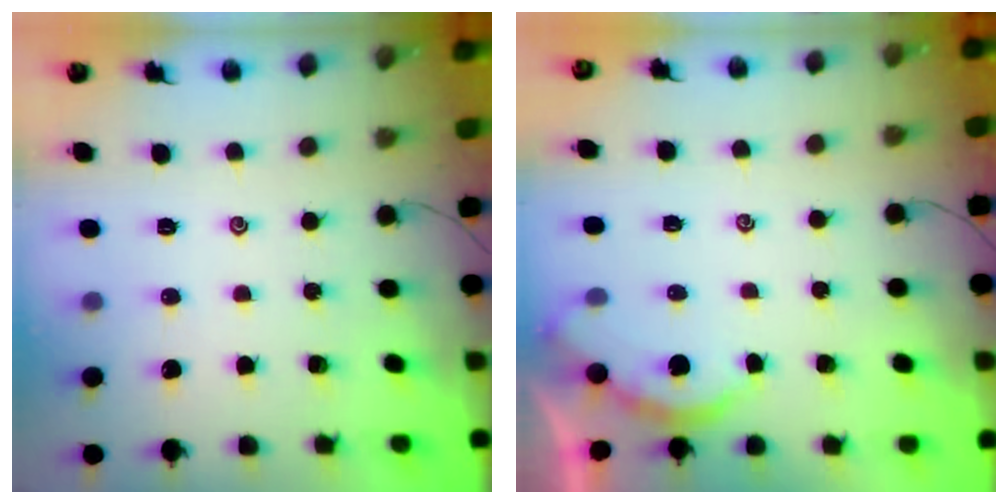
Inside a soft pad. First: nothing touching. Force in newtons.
{"total": 2.0, "press": 2.0, "slide": 0.2}